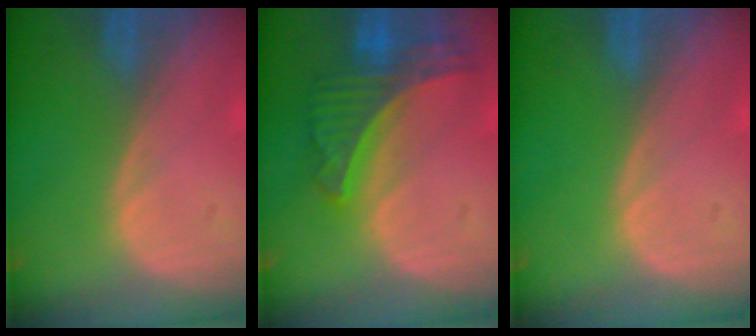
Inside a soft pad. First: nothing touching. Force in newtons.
{"total": 7.8, "press": 6.9, "slide": 3.6}
{"total": 0.0}